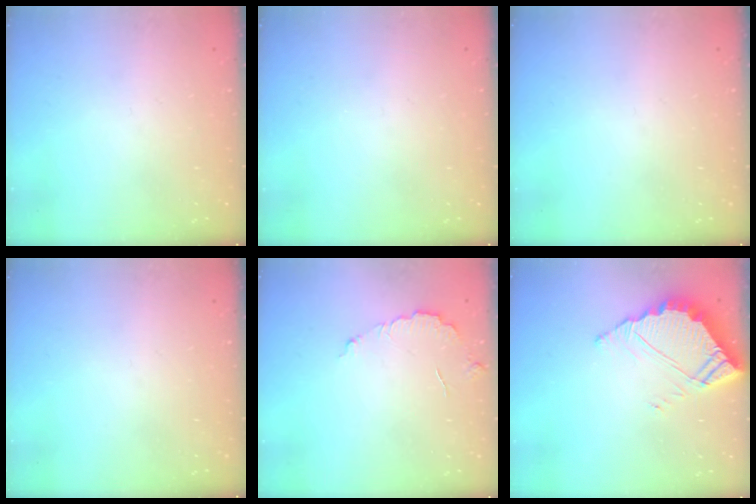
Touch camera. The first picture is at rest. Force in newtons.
{"total": 0.0}
{"total": 0.0}
{"total": 0.0}
{"total": 3.9, "press": 3.9, "slide": 0.2}
{"total": 6.3, "press": 6.2, "slide": 0.4}